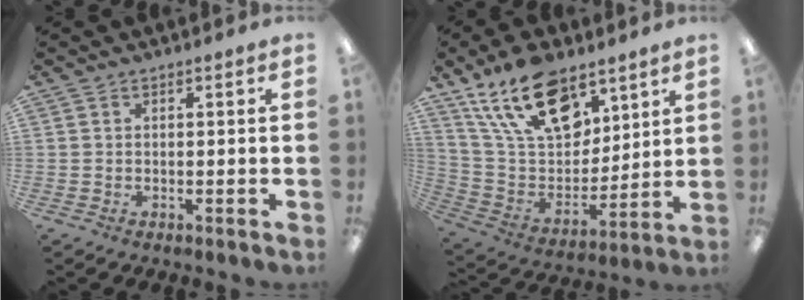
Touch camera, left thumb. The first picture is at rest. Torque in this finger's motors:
{"motor_torque": [2.19, 2.20, 1.32, -1.45, 0.15]}